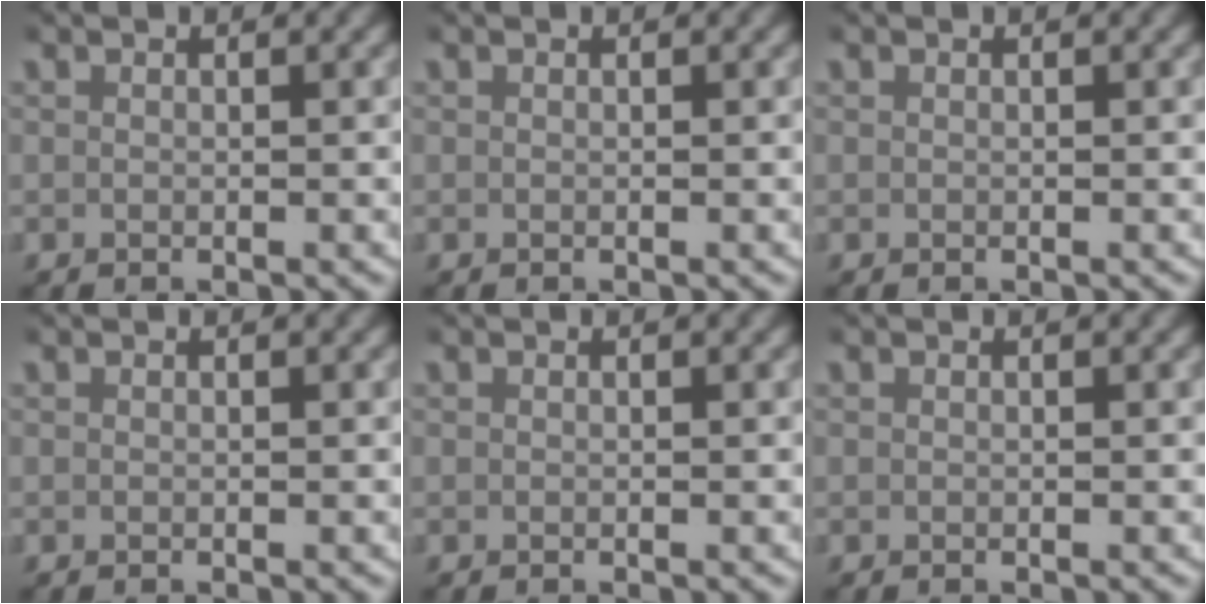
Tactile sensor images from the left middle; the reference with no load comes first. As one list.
[{"total": 0.0}, {"total": 0.0}, {"total": 0.0}, {"total": 0.0}, {"total": 0.0}]